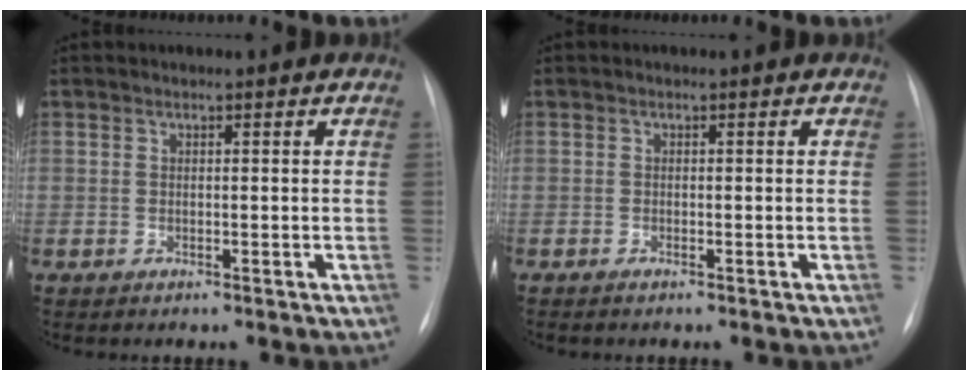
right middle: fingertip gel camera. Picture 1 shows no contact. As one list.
[{"total": 0.7, "force": [-0.5, 0.1, 0.4], "torque": [-0.010, -0.001, -0.009]}]